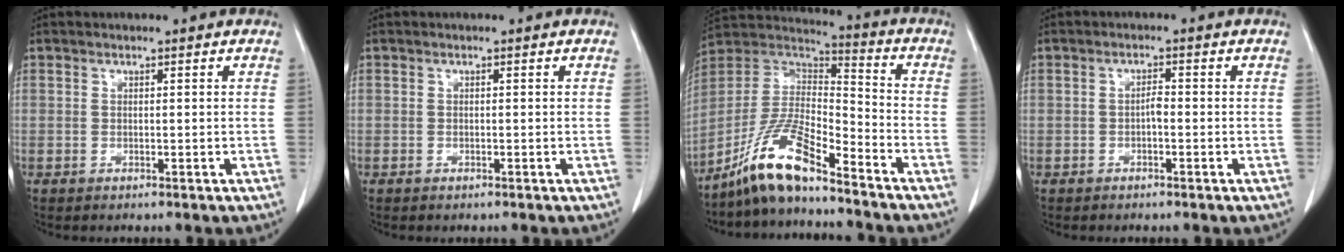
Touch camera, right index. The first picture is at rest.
{"total": 0.0}
{"total": 13.0, "force": [-9.8, 1.9, 8.3], "torque": [-0.169, 0.010, -0.182]}
{"total": 1.4, "force": [-0.5, 0.4, 1.3], "torque": [-0.021, 0.004, -0.009]}